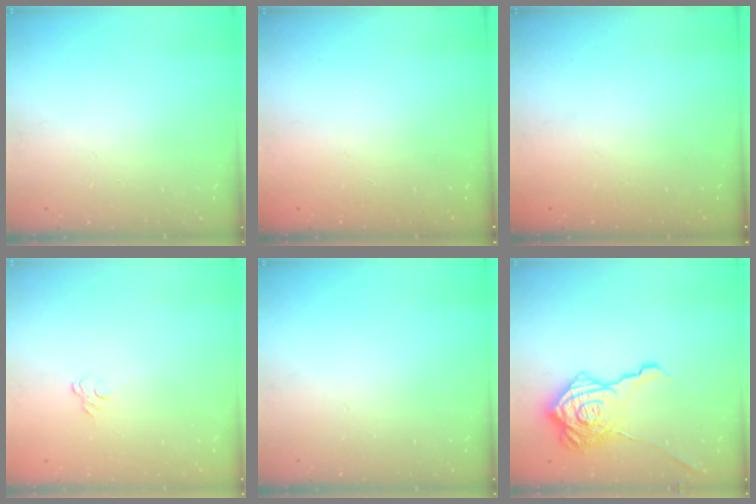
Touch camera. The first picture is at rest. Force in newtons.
{"total": 2.3, "press": 2.2, "slide": 0.7}
{"total": 2.3, "press": 2.2, "slide": 0.8}
{"total": 3.7, "press": 3.5, "slide": 1.2}
{"total": 0.0}
{"total": 22.9, "press": 22.9, "slide": 1.3}